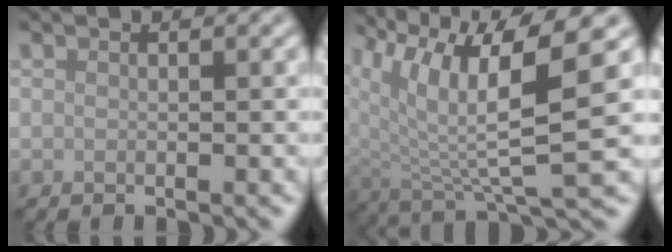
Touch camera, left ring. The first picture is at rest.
{"total": 9.3, "force": [3.7, 2.8, 8.1], "torque": [-0.158, -0.004, 0.074]}